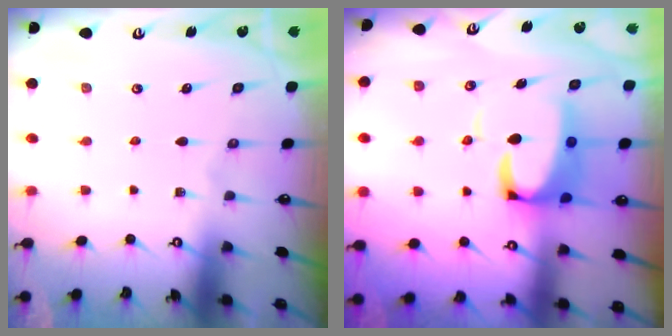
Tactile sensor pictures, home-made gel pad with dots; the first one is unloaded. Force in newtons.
{"total": 7.5, "press": 7.5, "slide": 1.1}